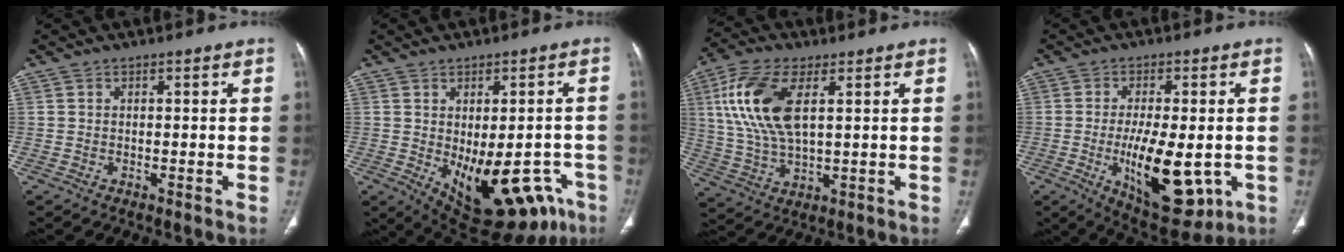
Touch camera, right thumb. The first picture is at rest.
{"total": 19.8, "force": [-7.7, 10.1, 15.2], "torque": [-0.152, 0.011, -0.082]}
{"total": 14.8, "force": [4.2, 7.0, 12.4], "torque": [-0.264, -0.003, 0.084]}
{"total": 15.7, "force": [-3.5, 6.8, 13.7], "torque": [-0.199, -0.016, -0.036]}